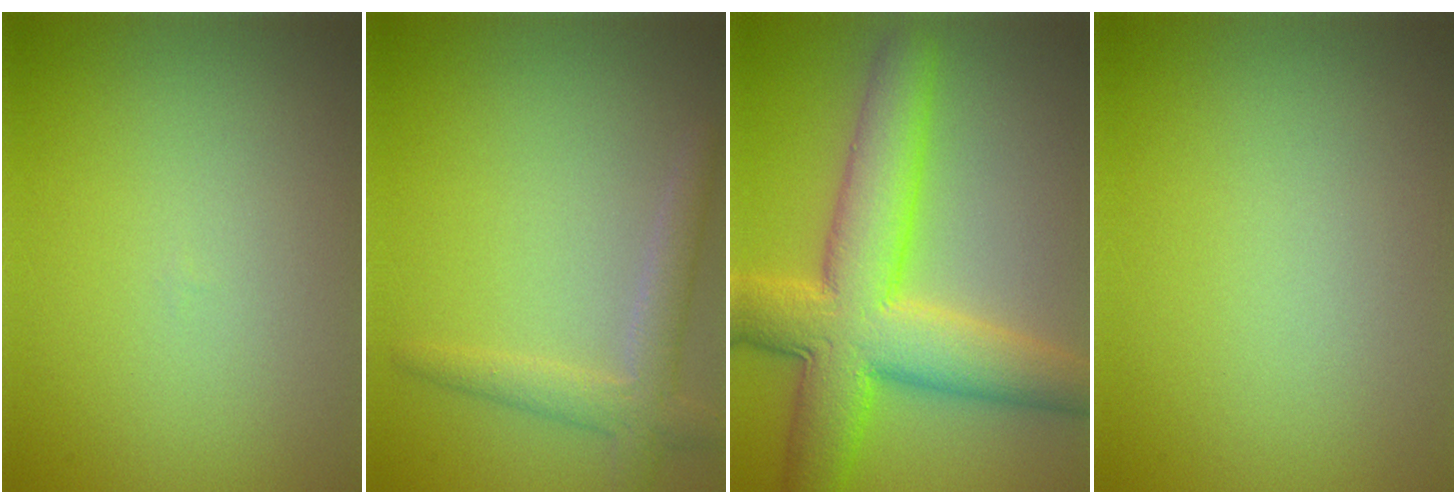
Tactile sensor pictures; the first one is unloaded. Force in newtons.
{"total": 2.7, "press": 2.7, "slide": 0.1}
{"total": 9.8, "press": 9.8, "slide": 0.2}
{"total": 0.0}